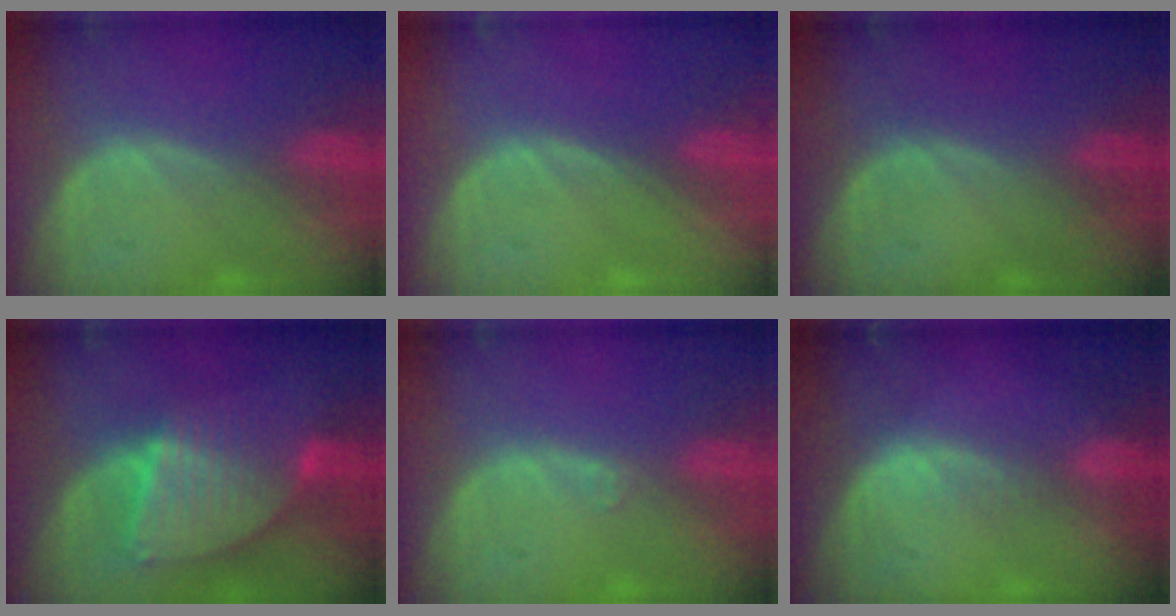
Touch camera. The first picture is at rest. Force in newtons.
{"total": 0.0}
{"total": 0.0}
{"total": 8.6, "press": 7.4, "slide": 4.3}
{"total": 0.6, "press": 0.5, "slide": 0.4}
{"total": 1.6, "press": 1.6, "slide": 0.1}